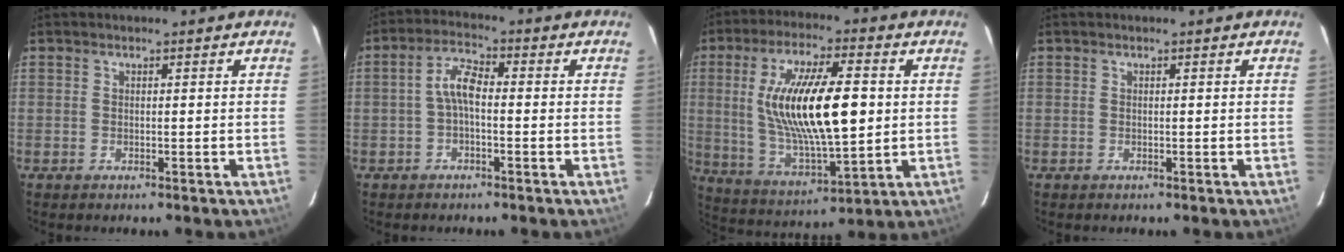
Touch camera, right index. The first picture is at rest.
{"total": 4.4, "force": [-0.9, 1.7, 3.9], "torque": [-0.083, 0.017, -0.019]}
{"total": 19.8, "force": [2.3, 6.4, 18.6], "torque": [-0.348, -0.002, 0.055]}
{"total": 0.0}